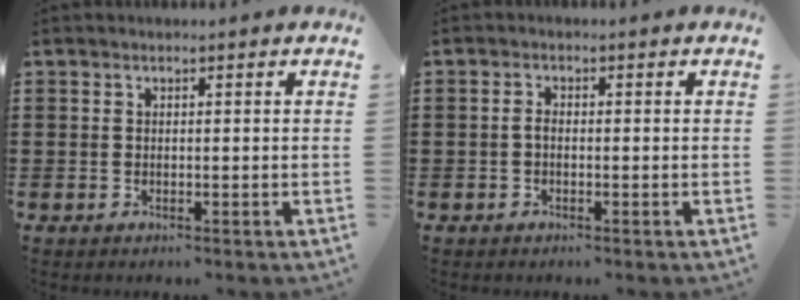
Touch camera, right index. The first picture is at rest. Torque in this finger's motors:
{"motor_torque": [0.25, -0.01, 0.13, 0.04]}